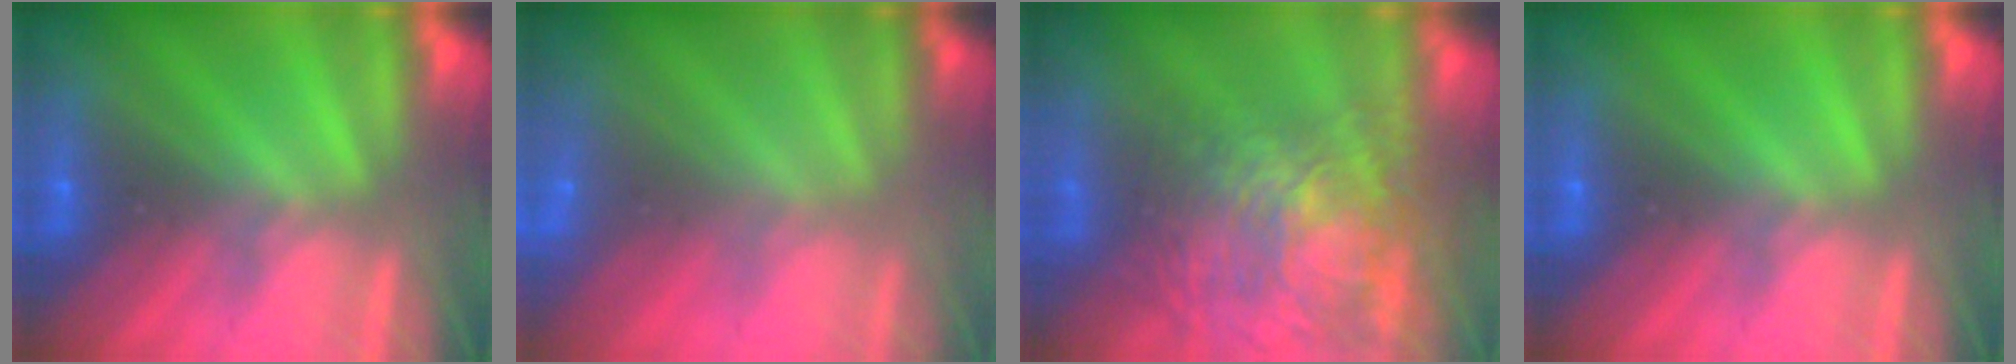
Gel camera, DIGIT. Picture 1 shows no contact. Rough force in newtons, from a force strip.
{"total": 2.9}
{"total": 7.8}
{"total": 0.0}